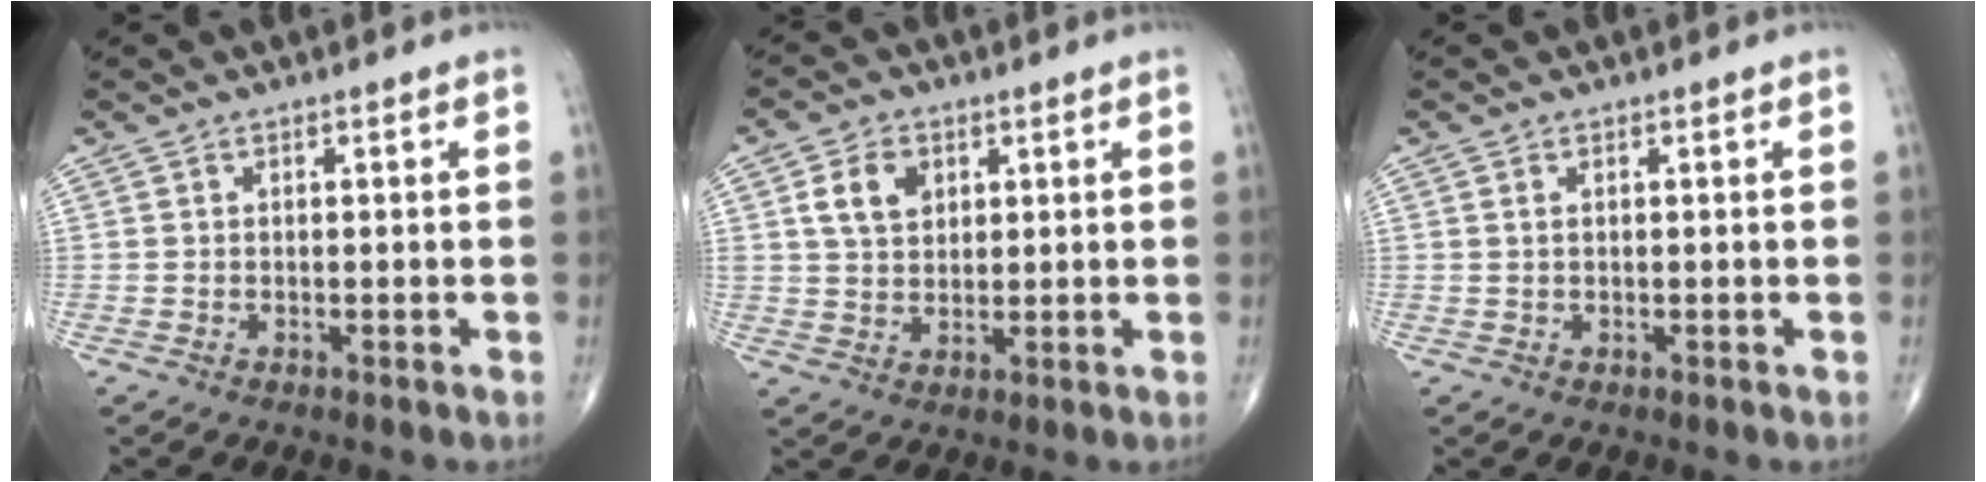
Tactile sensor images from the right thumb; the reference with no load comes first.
{"total": 6.8, "force": [2.5, 4.9, 4.0], "torque": [-0.055, -0.007, 0.046]}
{"total": 0.7, "force": [0.3, 0.4, 0.6], "torque": [-0.013, 0.005, 0.007]}